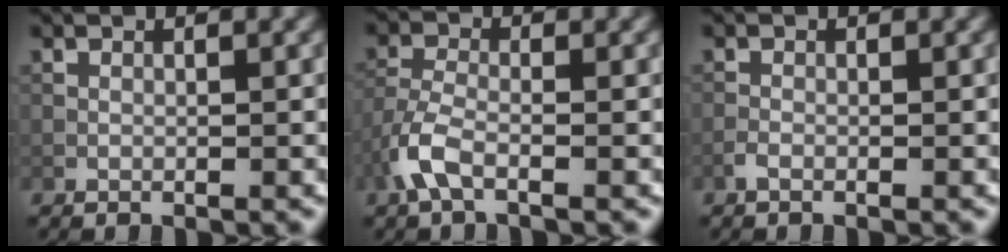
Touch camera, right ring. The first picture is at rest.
{"total": 3.4, "force": [-1.9, 1.3, 2.5], "torque": [-0.062, 0.002, -0.050]}
{"total": 0.7, "force": [-0.5, 0.3, 0.4], "torque": [-0.011, 0.001, -0.013]}